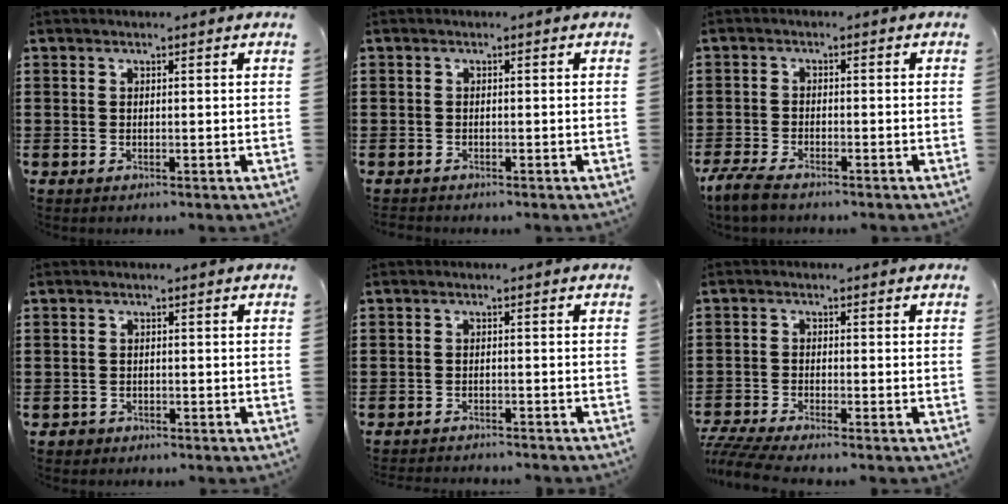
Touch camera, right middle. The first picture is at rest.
{"total": 0.9, "force": [-0.8, 0.4, -0.1], "torque": [0.002, 0.004, -0.019]}
{"total": 3.6, "force": [-3.1, 0.8, 1.6], "torque": [-0.049, -0.005, -0.066]}
{"total": 1.1, "force": [-0.8, 0.6, 0.0], "torque": [-0.002, 0.002, -0.019]}
{"total": 1.8, "force": [-1.8, 0.1, -0.1], "torque": [-0.005, 0.001, -0.039]}
{"total": 3.3, "force": [-3.0, 0.2, 1.2], "torque": [-0.035, -0.008, -0.064]}